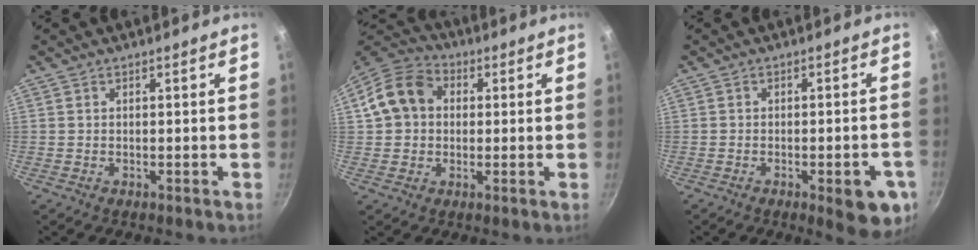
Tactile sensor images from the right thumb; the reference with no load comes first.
{"total": 11.1, "force": [1.6, 9.1, 6.2], "torque": [-0.090, 0.024, 0.009]}
{"total": 9.2, "force": [-3.6, 3.1, 7.9], "torque": [-0.067, 0.013, -0.041]}